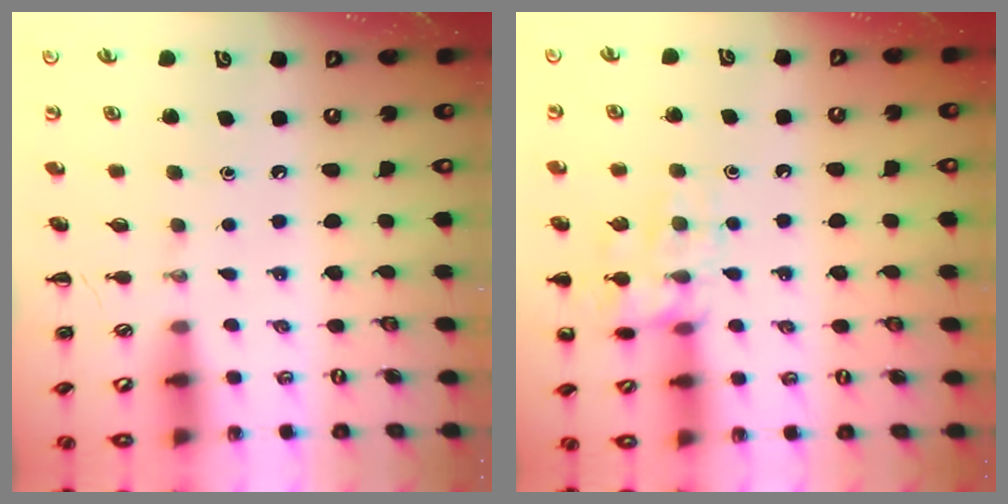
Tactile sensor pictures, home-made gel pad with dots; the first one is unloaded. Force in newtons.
{"total": 12.8, "press": 12.8, "slide": 0.7}